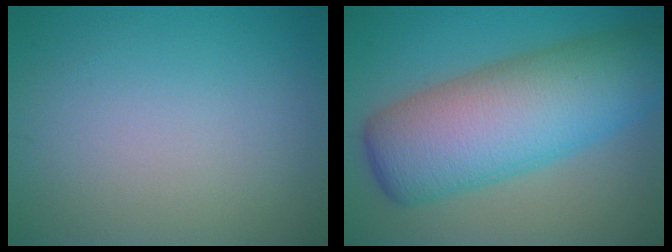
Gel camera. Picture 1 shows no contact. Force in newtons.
{"total": 12.2, "press": 12.2, "slide": 0.2}